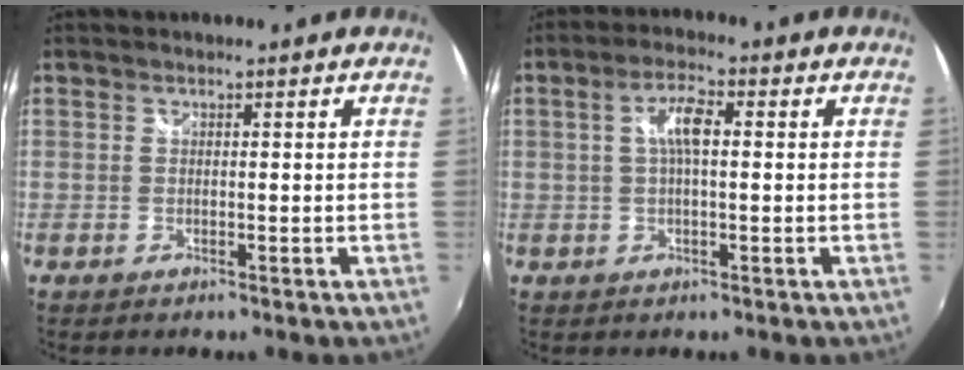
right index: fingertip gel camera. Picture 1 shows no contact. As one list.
[{"total": 5.0, "force": [0.6, 1.5, 4.7], "torque": [-0.088, 0.010, 0.012]}]